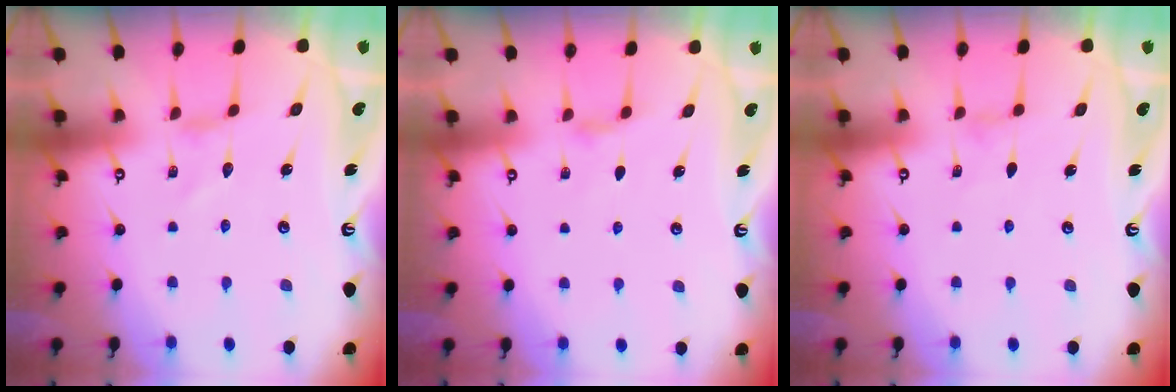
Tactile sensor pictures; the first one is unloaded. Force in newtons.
{"total": 1.9, "press": 1.9, "slide": 0.4}
{"total": 0.0}